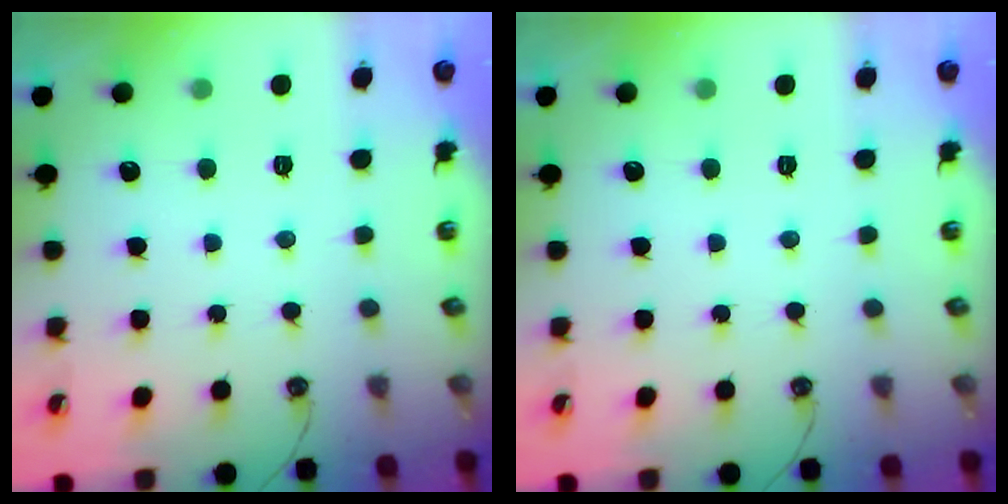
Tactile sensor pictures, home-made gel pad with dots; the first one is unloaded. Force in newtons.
{"total": 0.0}